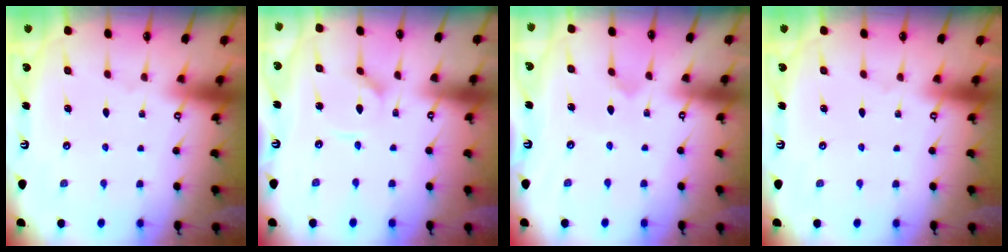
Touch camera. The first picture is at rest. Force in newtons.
{"total": 3.0, "press": 2.9, "slide": 0.4}
{"total": 2.5, "press": 2.5, "slide": 0.3}
{"total": 0.0}